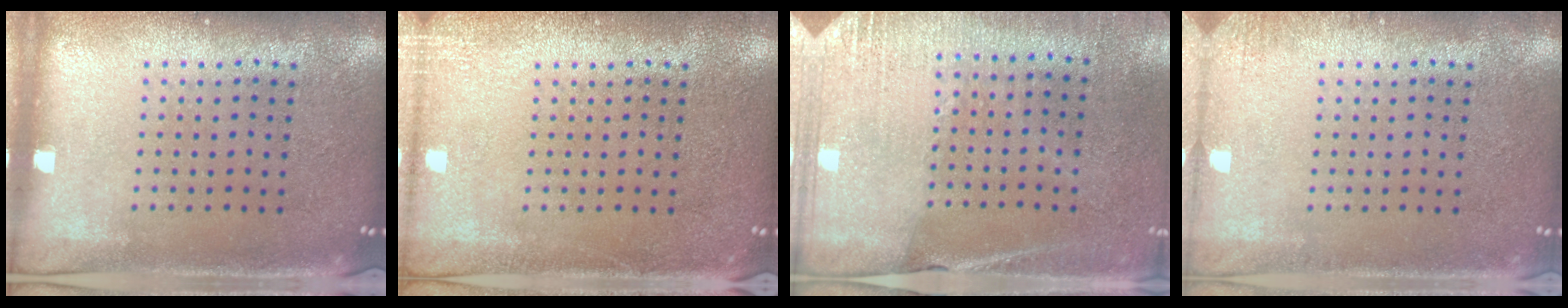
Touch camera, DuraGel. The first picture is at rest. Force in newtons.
{"total": 1.5, "press": 1.5, "slide": 0.3}
{"total": 2.7, "press": 2.6, "slide": 0.7}
{"total": 1.2, "press": 1.2, "slide": 0.2}